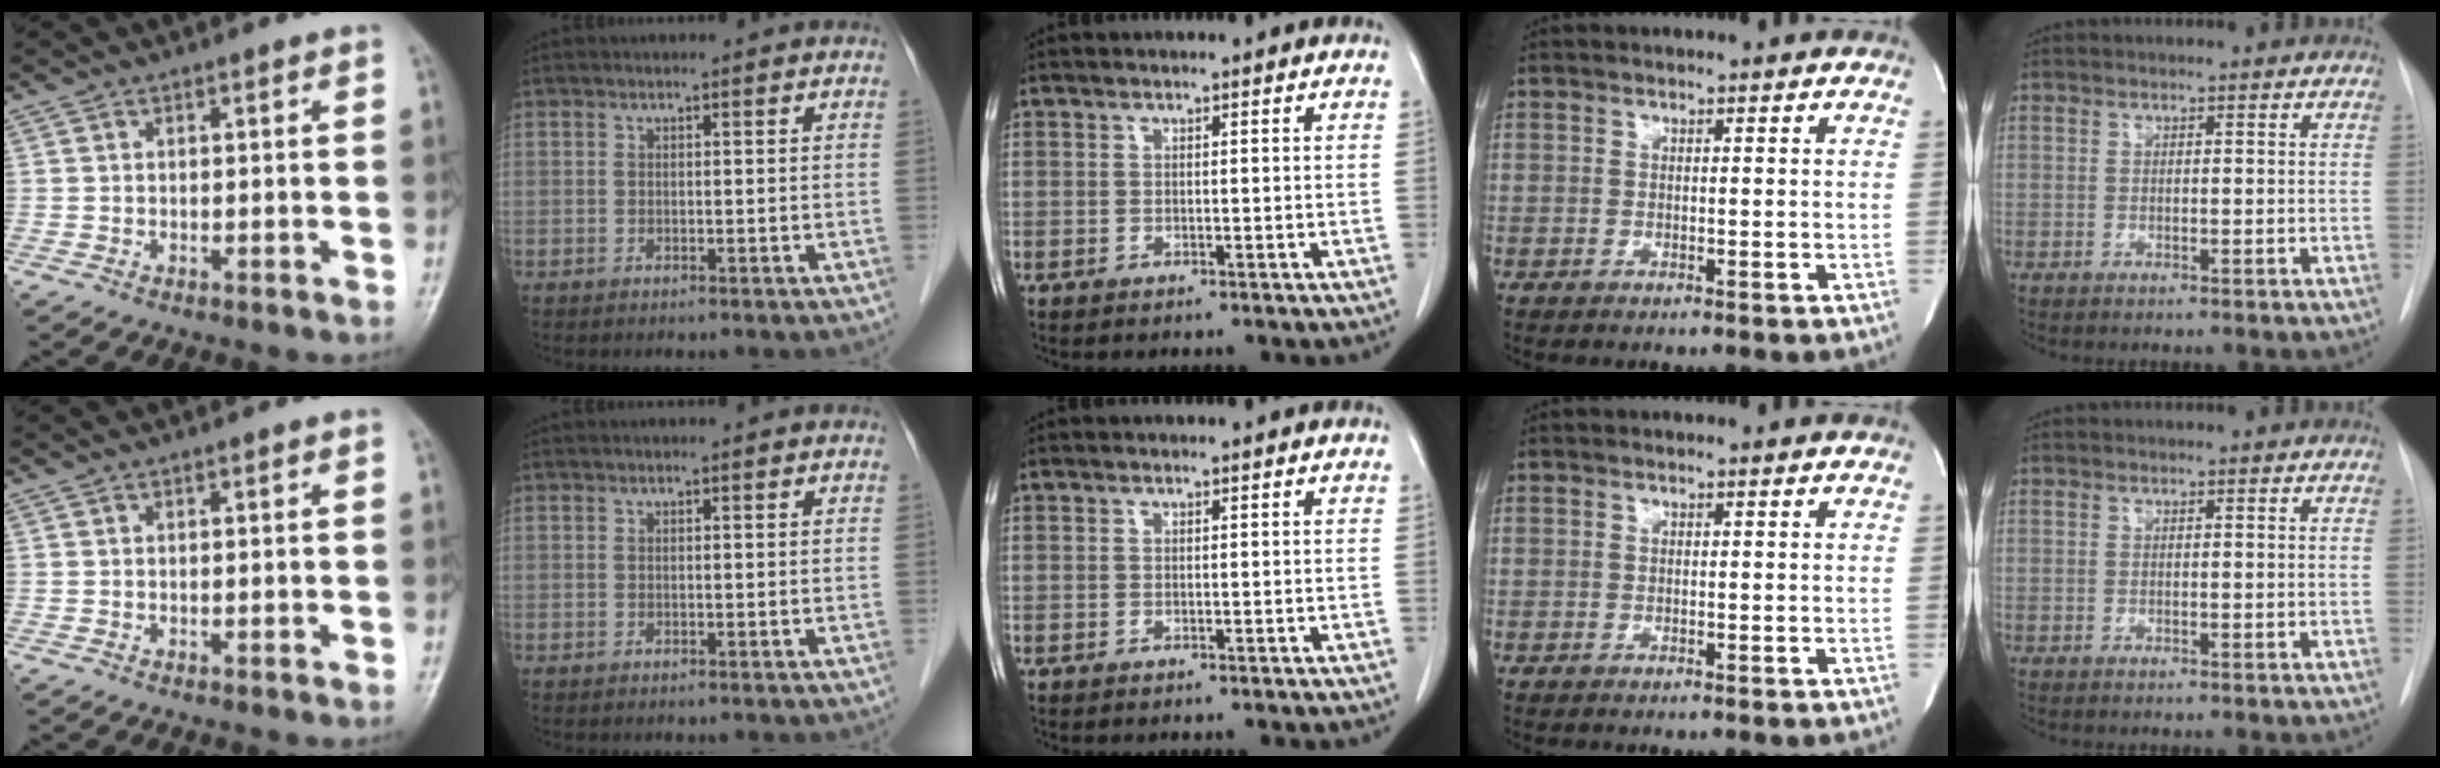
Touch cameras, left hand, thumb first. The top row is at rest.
{}